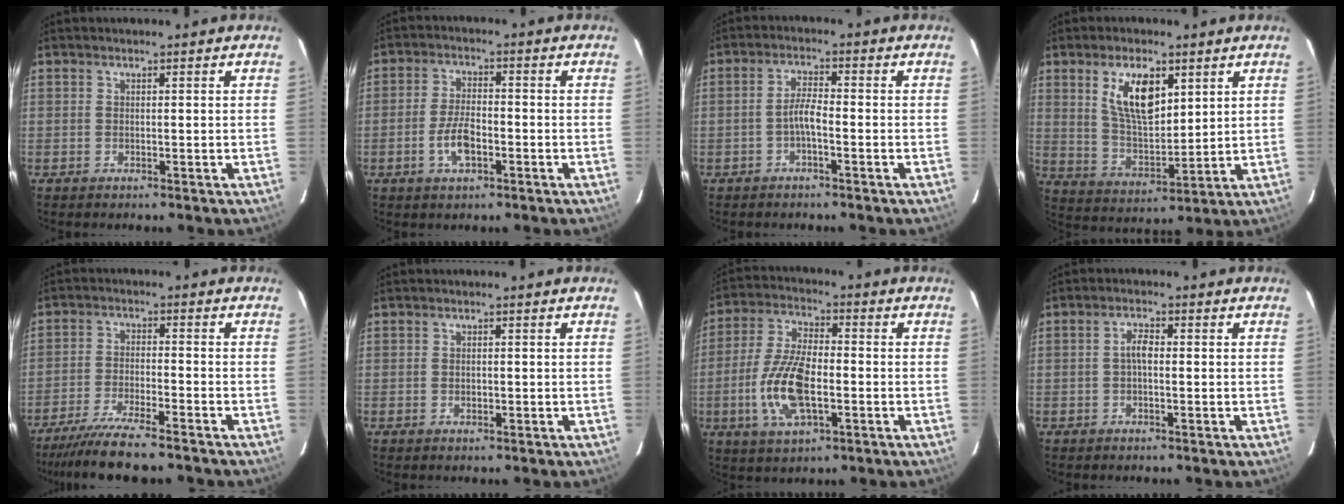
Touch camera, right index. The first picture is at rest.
{"total": 6.0, "force": [-2.4, 2.7, 4.7], "torque": [-0.099, 0.003, -0.042]}
{"total": 3.1, "force": [-1.5, 0.6, 2.6], "torque": [-0.056, 0.009, -0.031]}
{"total": 11.1, "force": [5.0, 5.1, 8.6], "torque": [-0.156, 0.004, 0.103]}
{"total": 11.2, "force": [-9.7, 1.0, 5.6], "torque": [-0.131, -0.026, -0.167]}
{"total": 0.9, "force": [0.0, 0.8, 0.3], "torque": [-0.002, 0.001, 0.000]}
{"total": 12.8, "force": [-3.1, 5.6, 11.1], "torque": [-0.235, 0.000, -0.057]}
{"total": 2.4, "force": [-0.2, 1.0, 2.2], "torque": [-0.043, 0.008, -0.003]}